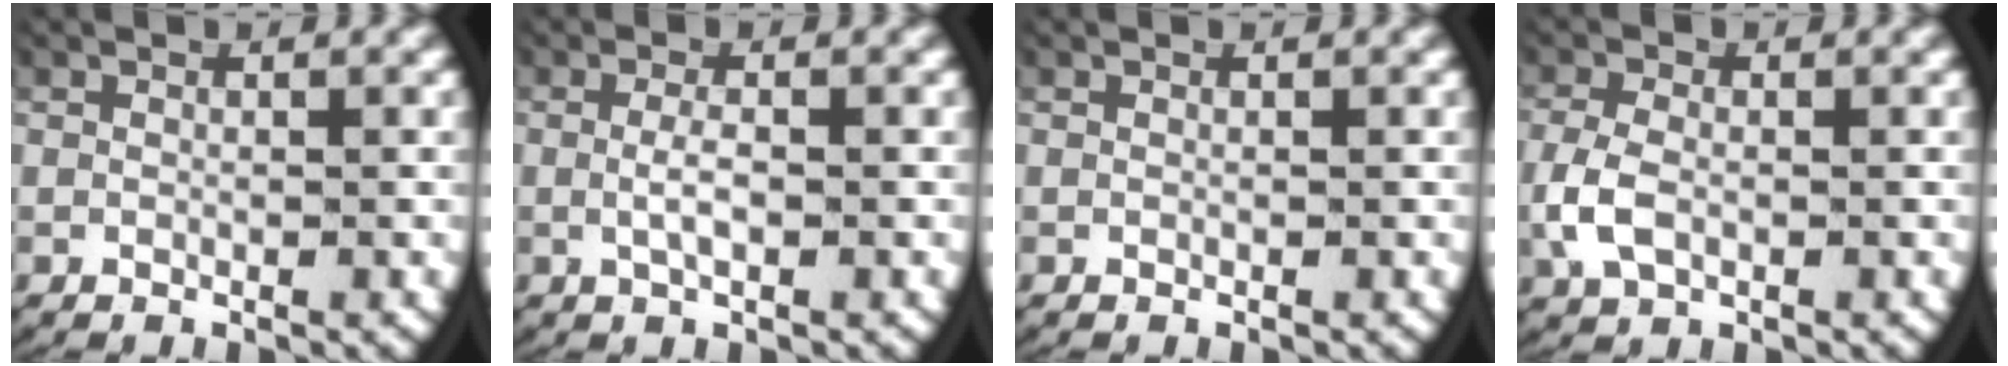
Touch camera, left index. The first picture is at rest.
{"total": 1.7, "force": [-0.4, 0.5, 1.6], "torque": [-0.041, -0.007, -0.004]}
{"total": 0.0}
{"total": 3.0, "force": [-0.5, 2.0, 2.1], "torque": [-0.066, -0.008, -0.003]}